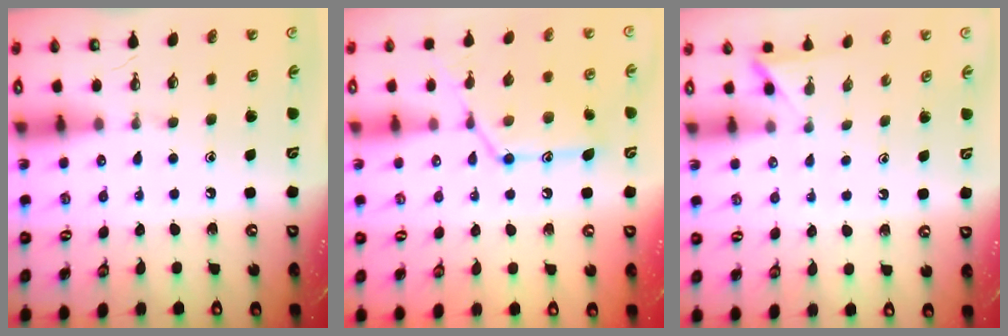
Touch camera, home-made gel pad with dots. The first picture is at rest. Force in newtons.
{"total": 15.1, "press": 15.1, "slide": 1.3}
{"total": 2.5, "press": 2.5, "slide": 0.3}